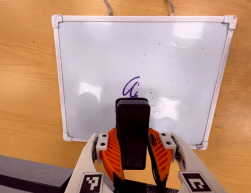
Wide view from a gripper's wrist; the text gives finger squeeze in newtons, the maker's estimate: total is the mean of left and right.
{"total": 9.7, "left": 7.1, "right": 12.3}